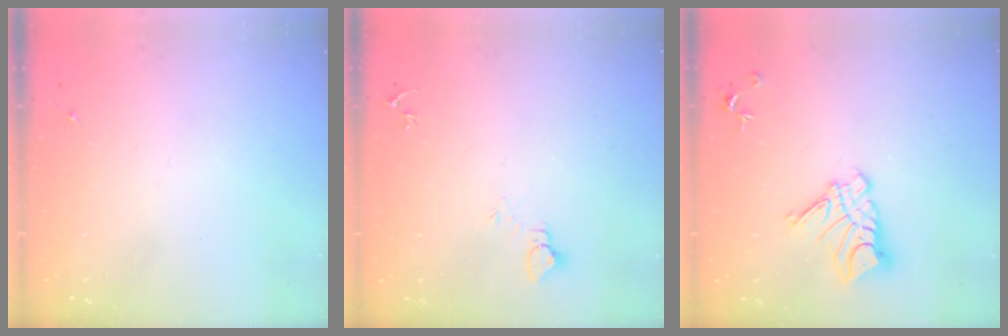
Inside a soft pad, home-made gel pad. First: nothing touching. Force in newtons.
{"total": 4.0, "press": 4.0, "slide": 0.4}
{"total": 11.1, "press": 11.0, "slide": 1.1}